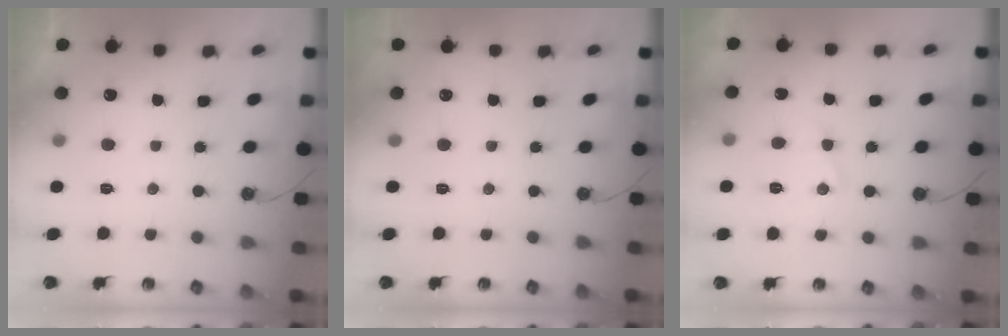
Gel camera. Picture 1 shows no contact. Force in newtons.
{"total": 0.0}
{"total": 9.3, "press": 9.3, "slide": 0.5}